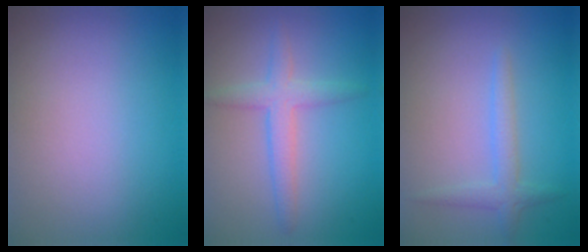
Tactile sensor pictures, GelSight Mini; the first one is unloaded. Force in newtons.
{"total": 2.7, "press": 2.7, "slide": 0.2}
{"total": 1.9, "press": 1.9, "slide": 0.1}